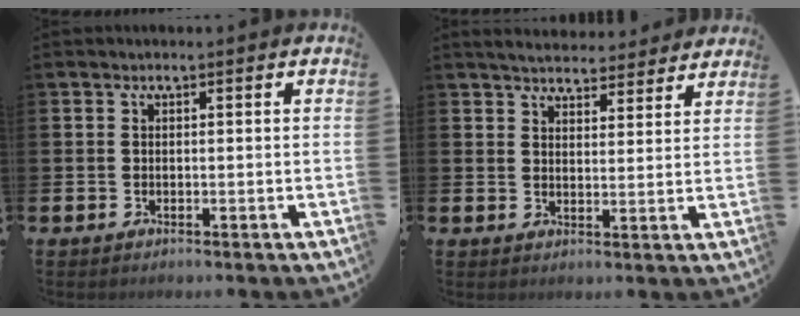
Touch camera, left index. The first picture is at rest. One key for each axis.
{"total": 4.4, "fx": 4.4, "fy": 0.8, "fz": 0.3, "tx": -0.018, "ty": -0.026, "tz": 0.077}